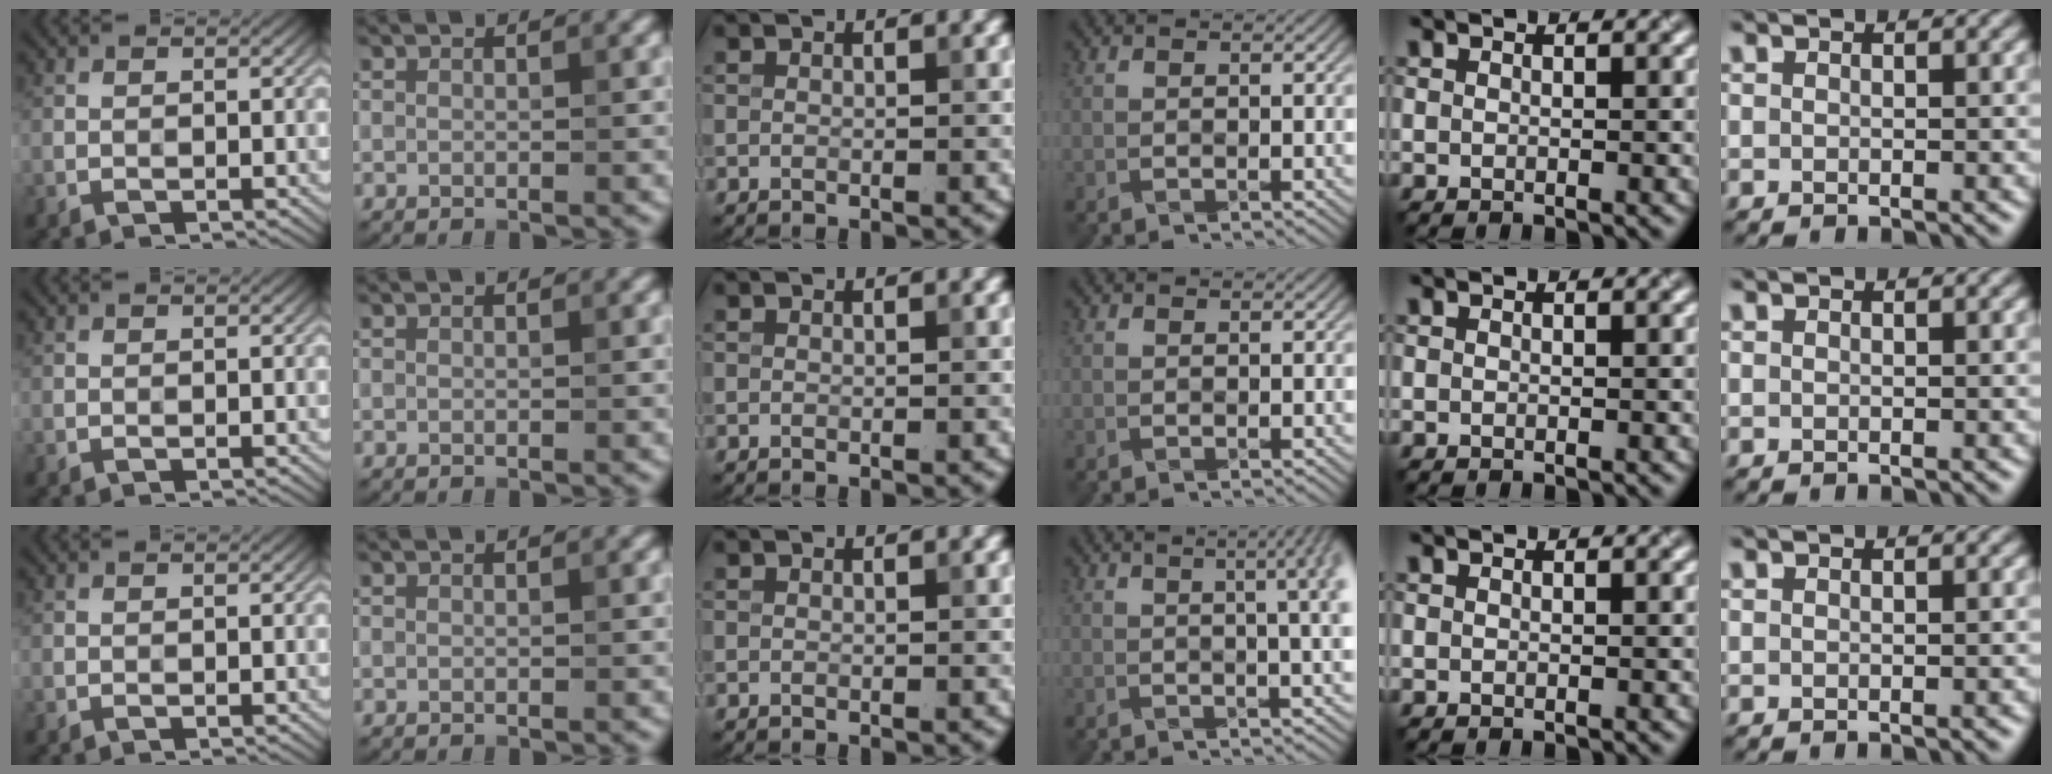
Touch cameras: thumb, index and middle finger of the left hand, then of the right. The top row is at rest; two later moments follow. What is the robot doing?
{"motion": "wrap", "object": "arm wrap"}